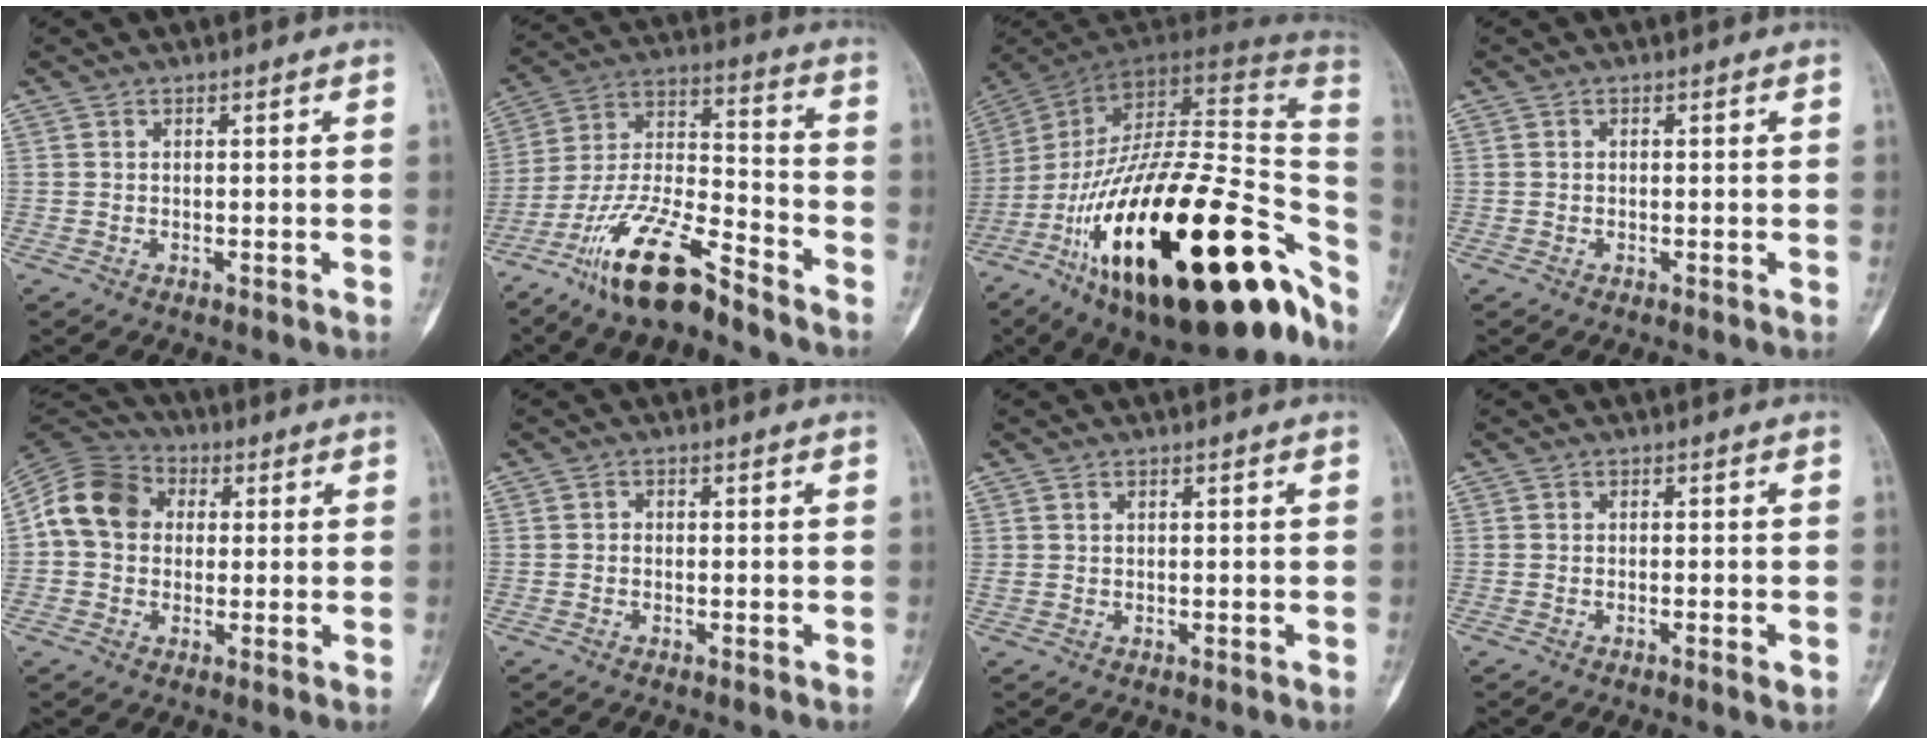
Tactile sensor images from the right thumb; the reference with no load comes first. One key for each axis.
{"total": 16.3, "fx": -11.9, "fy": 4.0, "fz": 10.4, "tx": -0.198, "ty": 0.074, "tz": -0.222}
{"total": 42.9, "fx": -14.8, "fy": 17.2, "fz": 36.4, "tx": -0.485, "ty": 0.066, "tz": -0.234}
{"total": 0.0}
{"total": 11.5, "fx": 1.5, "fy": 9.5, "fz": 6.4, "tx": -0.102, "ty": 0.024, "tz": 0.013}
{"total": 0.8, "fx": -0.1, "fy": 0.7, "fz": 0.4, "tx": -0.001, "ty": 0.003, "tz": -0.005}
{"total": 1.0, "fx": 0.5, "fy": 0.6, "fz": 0.5, "tx": -0.009, "ty": 0.002, "tz": 0.011}
{"total": 1.4, "fx": -0.6, "fy": 0.2, "fz": 1.2, "tx": -0.022, "ty": -0.002, "tz": -0.010}